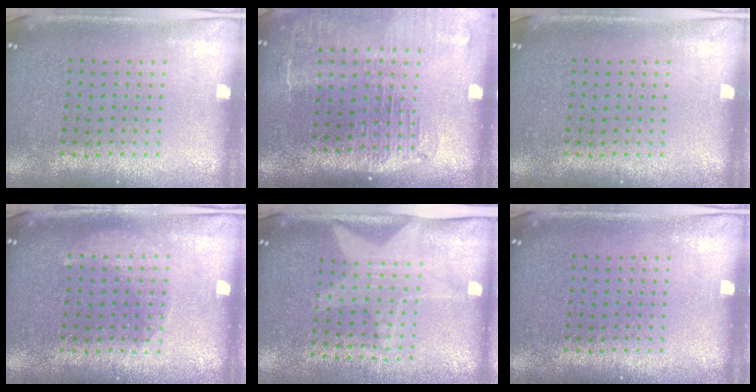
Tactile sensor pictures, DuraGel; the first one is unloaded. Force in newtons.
{"total": 2.3, "press": 1.9, "slide": 1.4}
{"total": 0.0}
{"total": 1.7, "press": 1.7, "slide": 0.4}
{"total": 1.9, "press": 1.5, "slide": 1.1}
{"total": 0.0}